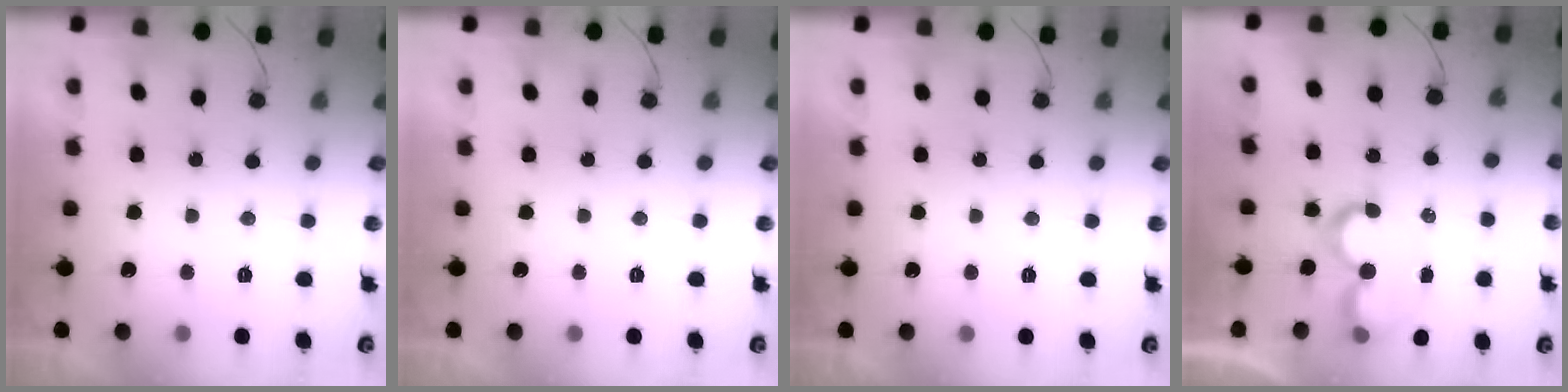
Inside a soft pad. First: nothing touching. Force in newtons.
{"total": 0.0}
{"total": 1.8, "press": 1.8, "slide": 0.1}
{"total": 8.3, "press": 8.3, "slide": 0.7}